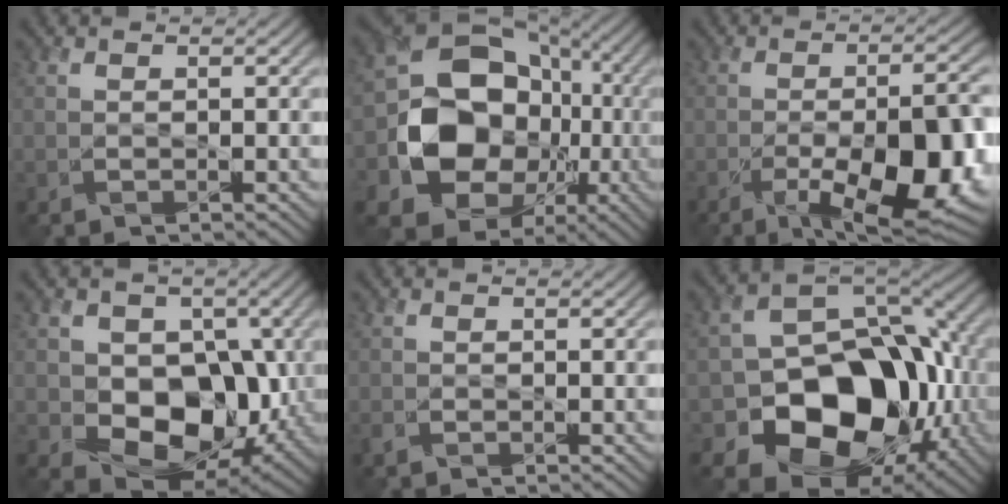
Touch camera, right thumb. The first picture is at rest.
{"total": 16.0, "force": [-2.8, 13.4, 8.4], "torque": [-0.162, -0.034, -0.045]}
{"total": 15.2, "force": [-5.8, 5.9, 12.7], "torque": [-0.179, -0.023, -0.078]}
{"total": 11.0, "force": [-1.1, 8.2, 7.2], "torque": [-0.102, -0.021, -0.025]}
{"total": 0.7, "force": [-0.4, 0.5, 0.3], "torque": [-0.009, -0.003, -0.006]}
{"total": 17.5, "force": [-5.3, 12.9, 10.6], "torque": [-0.154, -0.043, -0.078]}